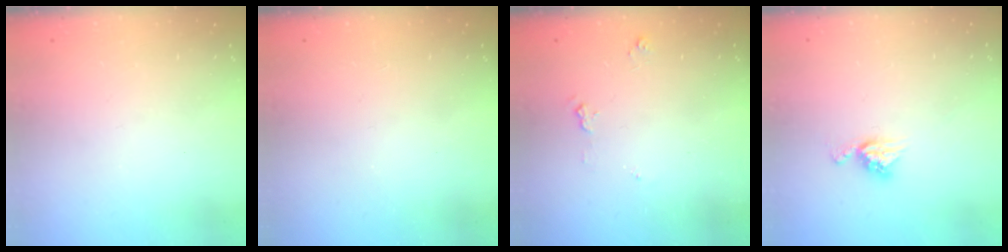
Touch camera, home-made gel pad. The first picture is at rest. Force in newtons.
{"total": 1.7, "press": 1.7, "slide": 0.2}
{"total": 5.4, "press": 5.4, "slide": 0.6}
{"total": 7.1, "press": 7.1, "slide": 0.3}